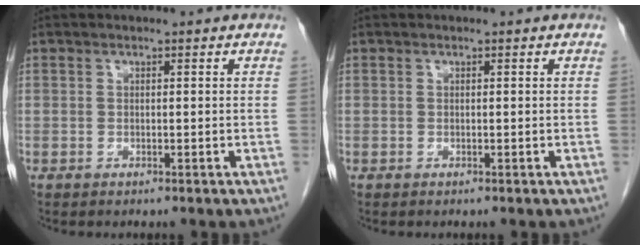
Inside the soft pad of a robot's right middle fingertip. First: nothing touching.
{"total": 0.0}